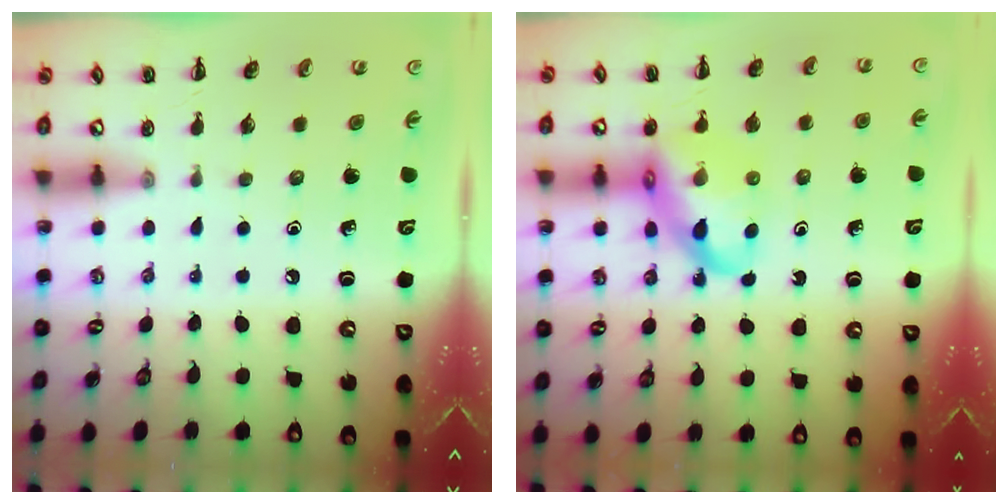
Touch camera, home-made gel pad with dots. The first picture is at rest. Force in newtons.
{"total": 15.1, "press": 14.6, "slide": 3.9}